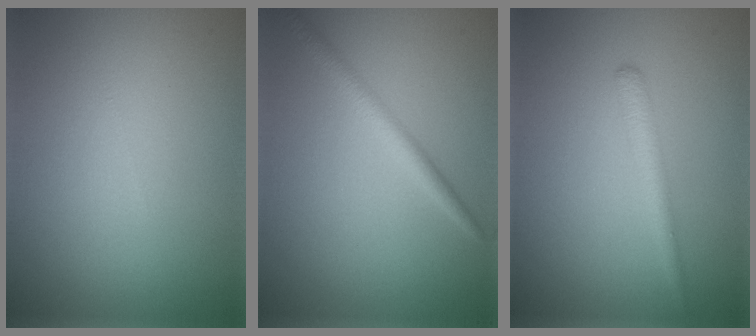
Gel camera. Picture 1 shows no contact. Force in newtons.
{"total": 2.1, "press": 2.1, "slide": 0.1}
{"total": 1.9, "press": 1.9, "slide": 0.1}